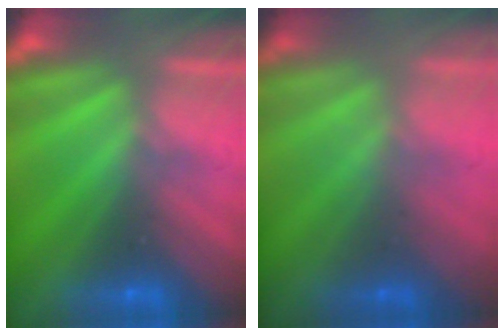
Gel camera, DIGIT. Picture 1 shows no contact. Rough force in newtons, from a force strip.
{"total": 1.3}